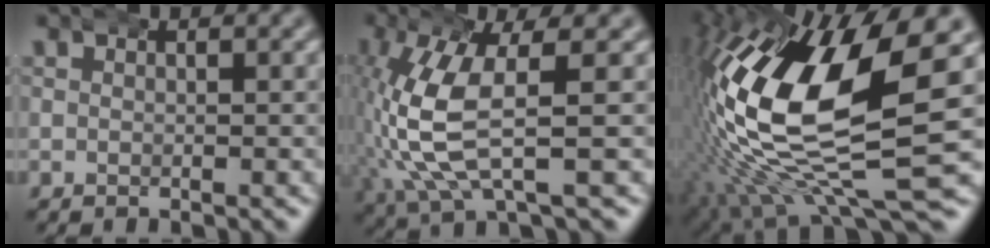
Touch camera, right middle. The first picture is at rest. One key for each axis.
{"total": 7.1, "fx": 0.1, "fy": 2.8, "fz": 6.5, "tx": -0.162, "ty": -0.007, "tz": 0.011}
{"total": 20.4, "fx": 0.3, "fy": 10.1, "fz": 17.7, "tx": -0.324, "ty": -0.017, "tz": 0.018}